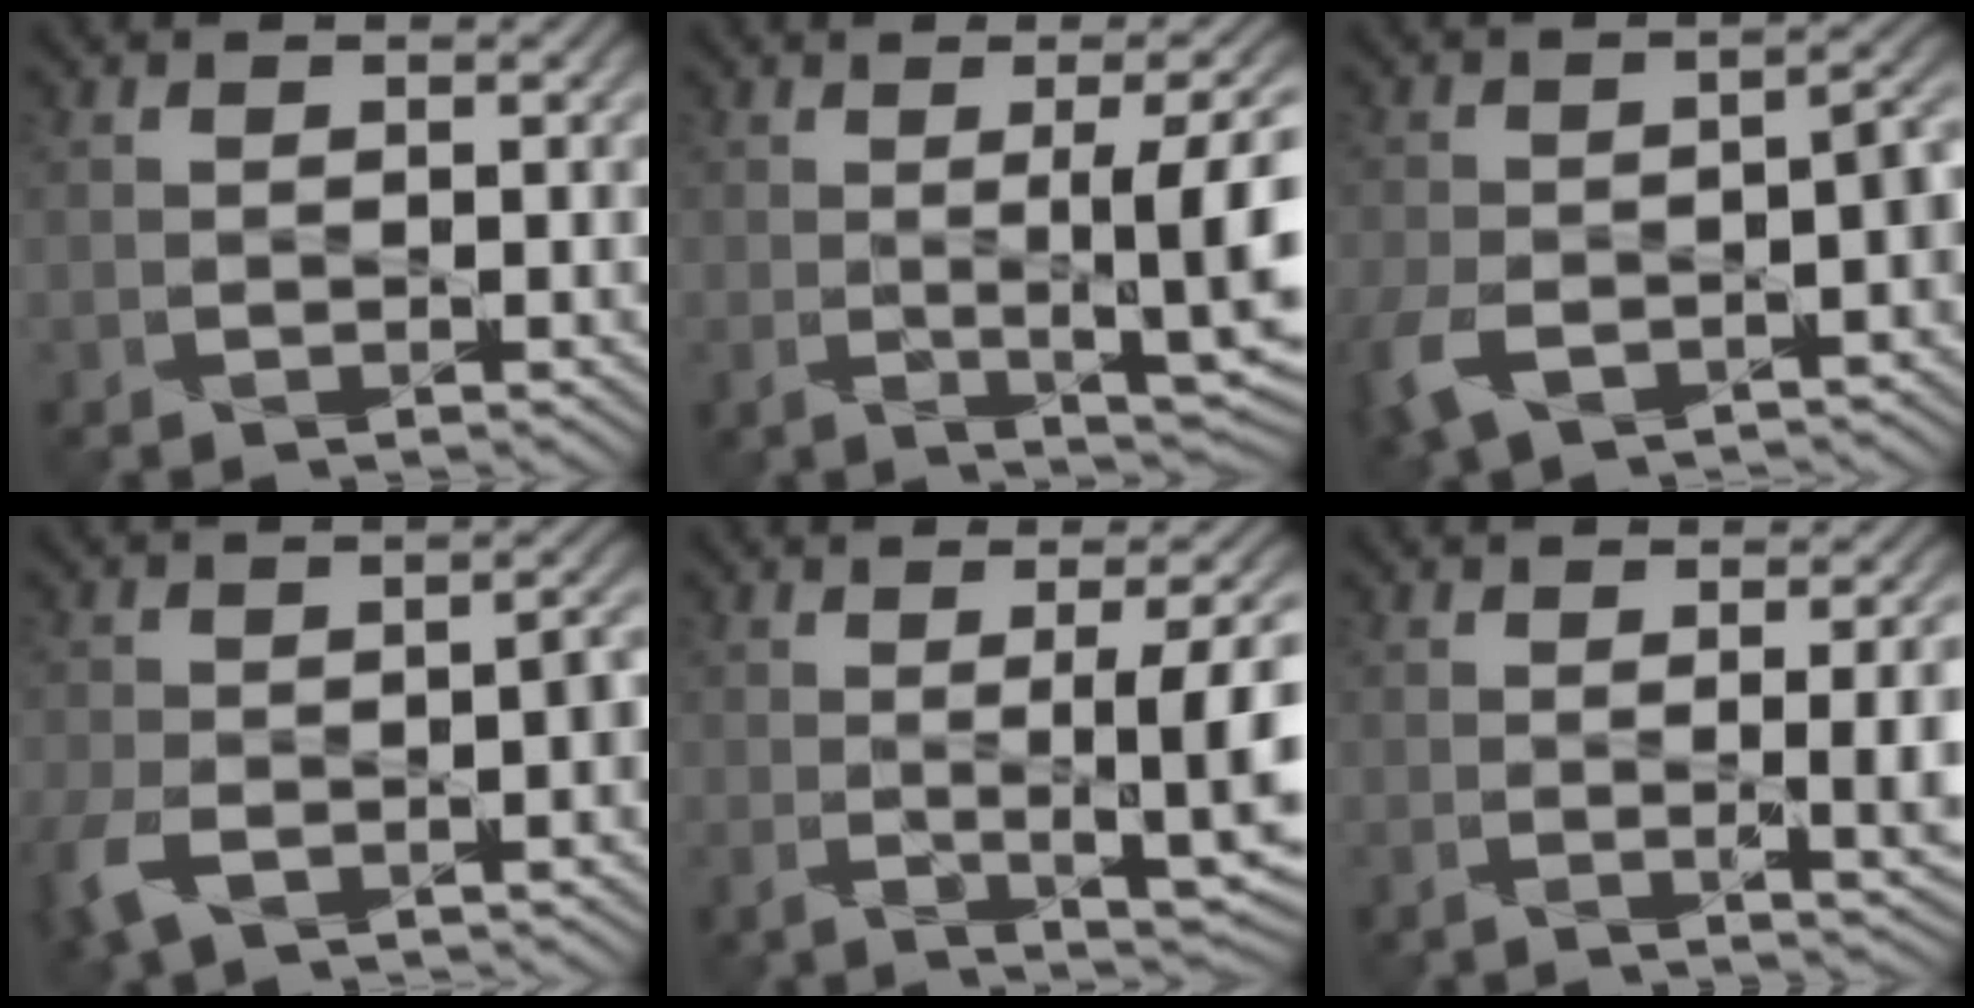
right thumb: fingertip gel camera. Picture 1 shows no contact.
{"total": 8.5, "force": [-0.6, 1.6, 8.3], "torque": [-0.125, 0.003, -0.003]}
{"total": 9.2, "force": [-5.2, 4.5, 6.1], "torque": [-0.127, -0.023, -0.087]}
{"total": 7.3, "force": [-4.5, 3.3, 4.8], "torque": [-0.100, -0.011, -0.083]}
{"total": 7.5, "force": [-0.7, 1.4, 7.4], "torque": [-0.115, -0.003, -0.005]}
{"total": 4.4, "force": [-0.6, 0.9, 4.3], "torque": [-0.063, -0.007, -0.002]}